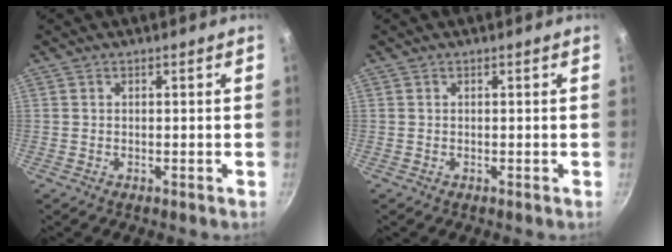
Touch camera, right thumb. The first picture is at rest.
{"total": 0.0}